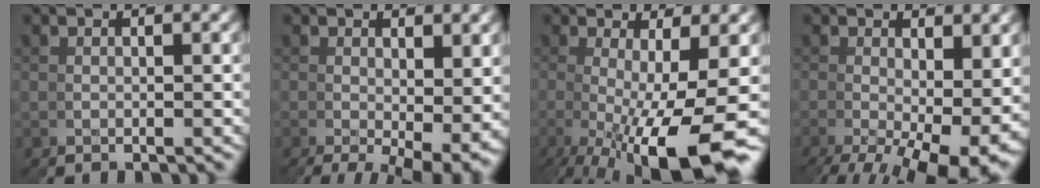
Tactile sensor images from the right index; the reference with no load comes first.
{"total": 6.8, "force": [-2.1, 2.2, 6.1], "torque": [-0.084, -0.026, -0.013]}
{"total": 9.4, "force": [-3.0, 3.1, 8.3], "torque": [-0.148, -0.034, -0.023]}
{"total": 10.1, "force": [-3.2, 4.2, 8.6], "torque": [-0.124, -0.043, -0.020]}